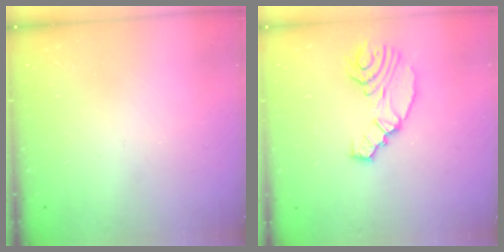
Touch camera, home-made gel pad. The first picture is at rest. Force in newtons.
{"total": 11.1, "press": 10.2, "slide": 4.3}